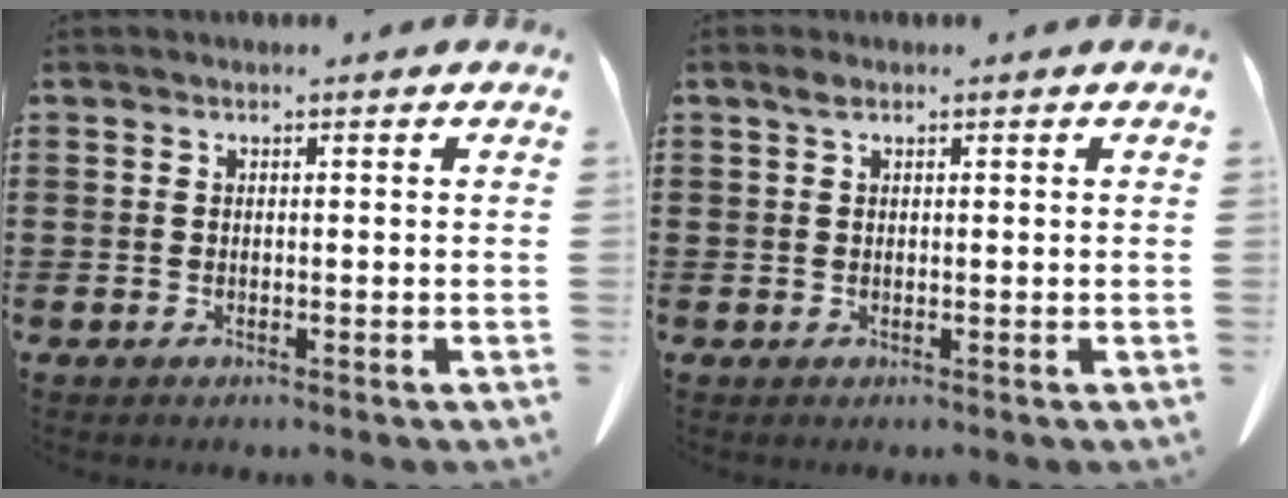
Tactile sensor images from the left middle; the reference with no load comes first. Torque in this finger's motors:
{"motor_torque": [0.84, 0.96, -0.04, -0.04]}